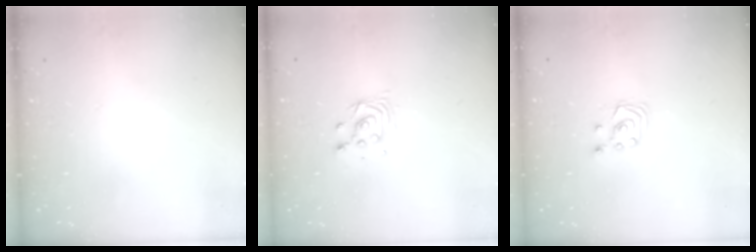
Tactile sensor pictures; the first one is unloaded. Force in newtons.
{"total": 3.9, "press": 3.9, "slide": 0.3}
{"total": 2.7, "press": 2.7, "slide": 0.3}